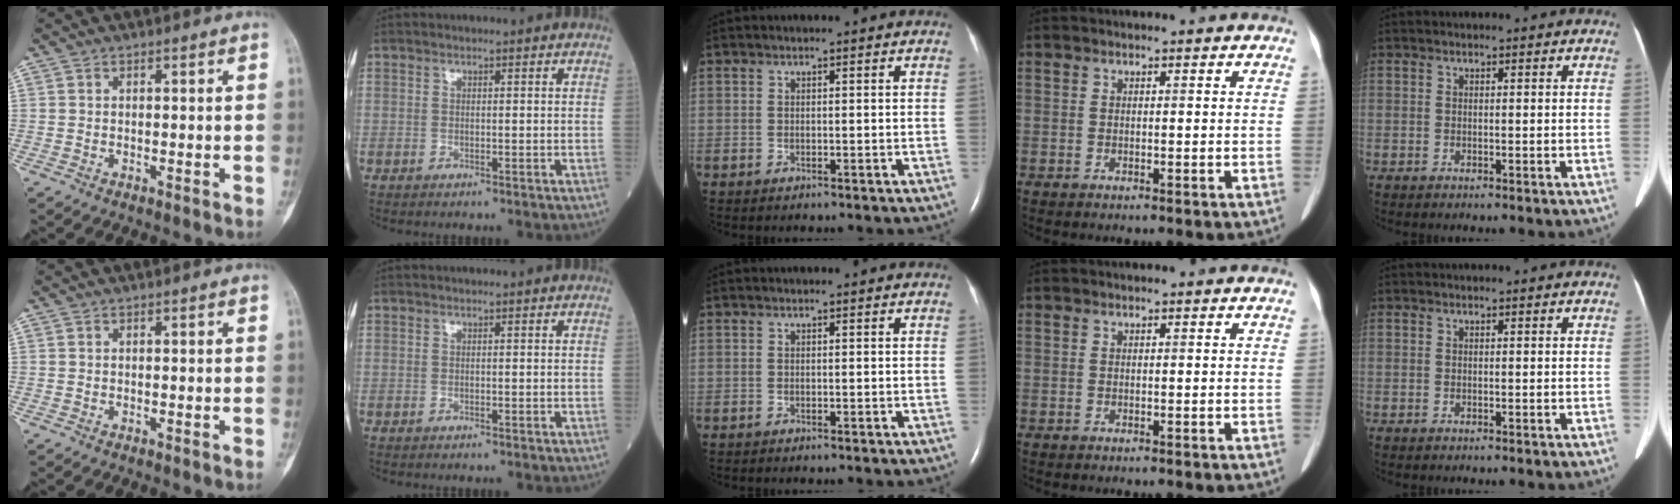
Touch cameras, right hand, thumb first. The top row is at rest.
{}